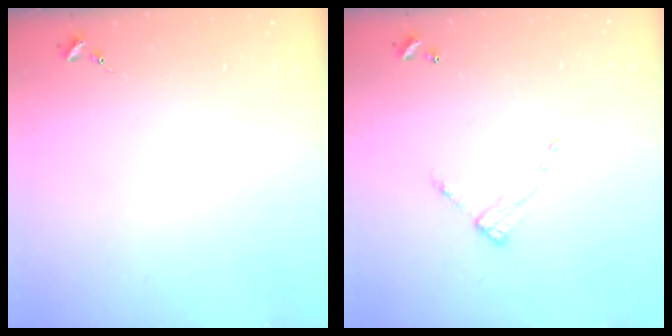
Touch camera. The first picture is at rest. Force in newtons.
{"total": 6.0, "press": 6.0, "slide": 0.4}